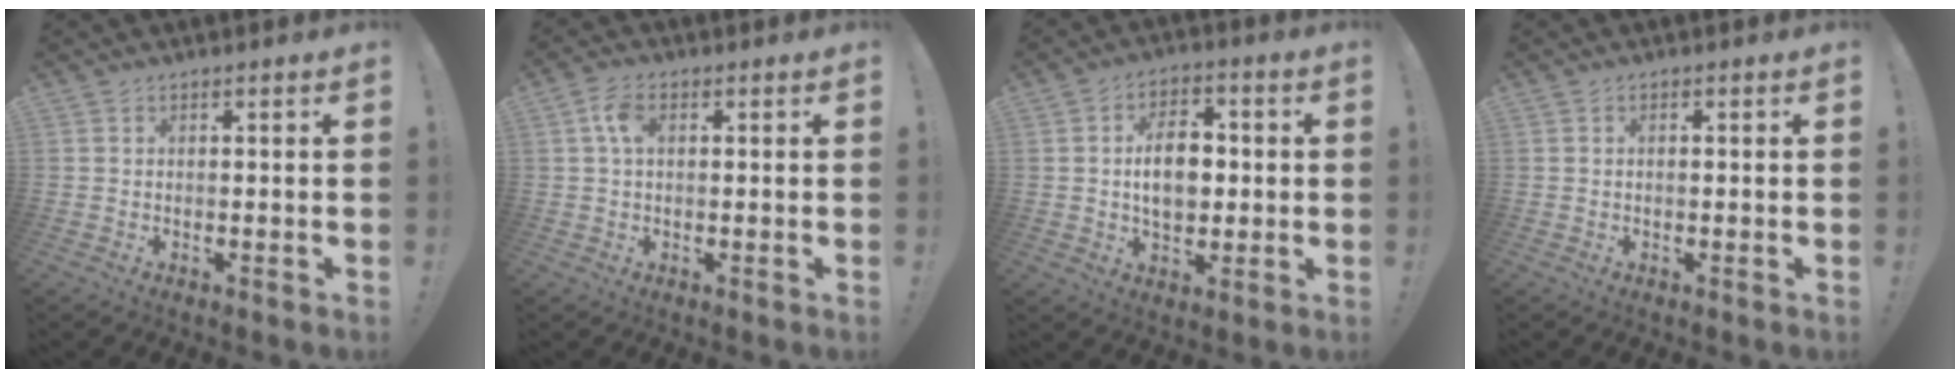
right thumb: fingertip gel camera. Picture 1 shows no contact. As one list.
[{"total": 5.3, "force": [1.1, 3.1, 4.2], "torque": [-0.077, 0.009, 0.021]}, {"total": 11.8, "force": [0.2, 7.9, 8.7], "torque": [-0.135, 0.008, 0.004]}, {"total": 0.7, "force": [-0.2, 0.2, 0.7], "torque": [-0.015, 0.001, -0.004]}]